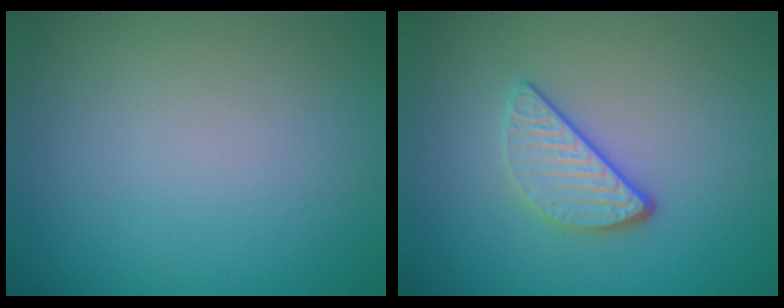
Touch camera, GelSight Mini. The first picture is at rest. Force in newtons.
{"total": 3.0, "press": 2.5, "slide": 1.7}